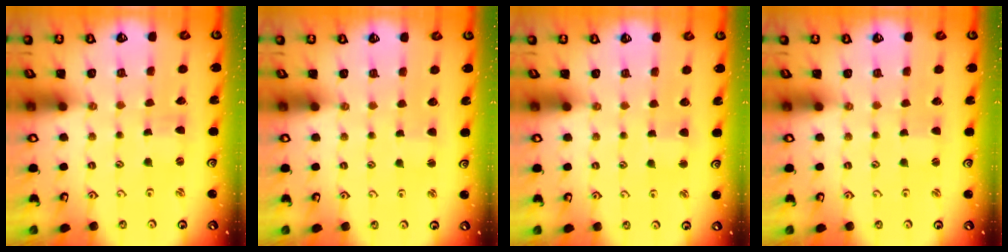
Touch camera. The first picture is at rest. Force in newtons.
{"total": 1.5, "press": 1.5, "slide": 0.1}
{"total": 2.5, "press": 2.4, "slide": 0.3}
{"total": 1.0, "press": 1.0, "slide": 0.2}